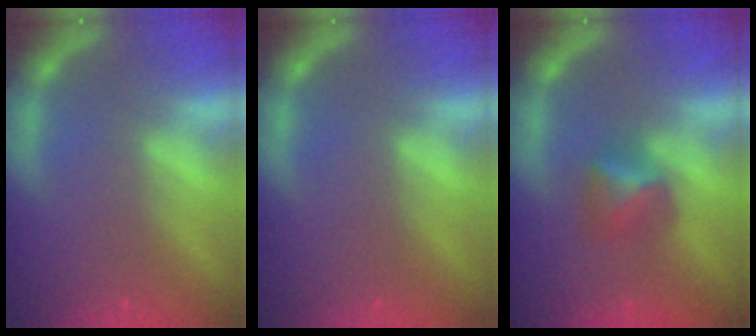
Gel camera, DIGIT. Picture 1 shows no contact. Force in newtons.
{"total": 0.0}
{"total": 2.9}